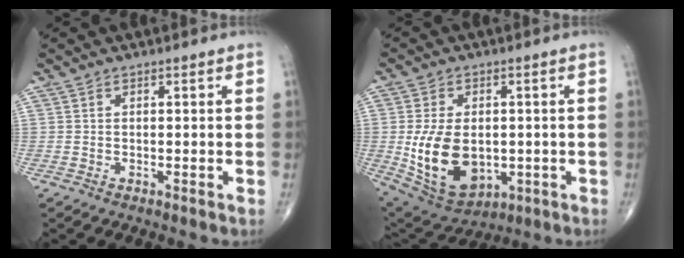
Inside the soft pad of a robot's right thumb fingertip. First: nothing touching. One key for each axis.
{"total": 15.1, "fx": -1.6, "fy": 9.7, "fz": 11.4, "tx": -0.188, "ty": -0.007, "tz": 0.000}